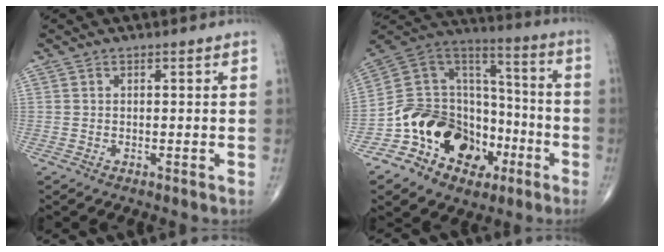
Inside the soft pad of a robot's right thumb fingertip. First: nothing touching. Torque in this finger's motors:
{"motor_torque": [2.20, 2.12, 1.17, -1.58, 0.17]}